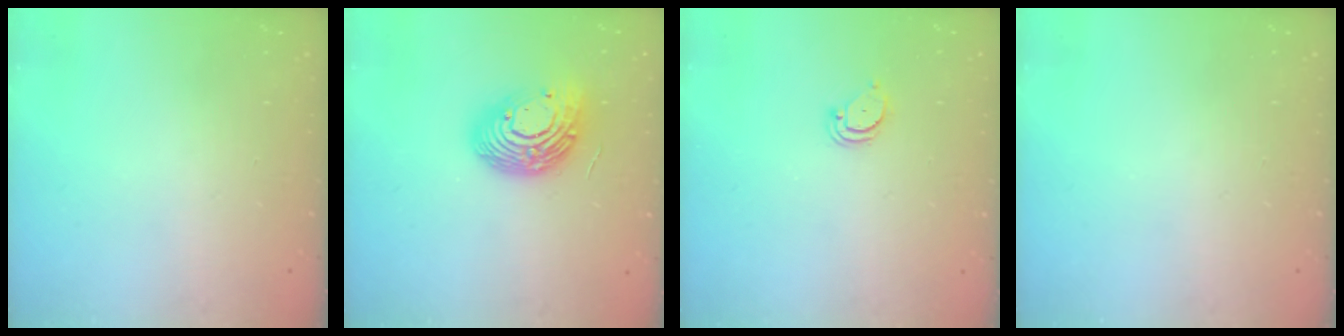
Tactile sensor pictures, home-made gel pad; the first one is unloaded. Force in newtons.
{"total": 14.7, "press": 14.7, "slide": 1.0}
{"total": 2.1, "press": 2.1, "slide": 0.2}
{"total": 0.0}